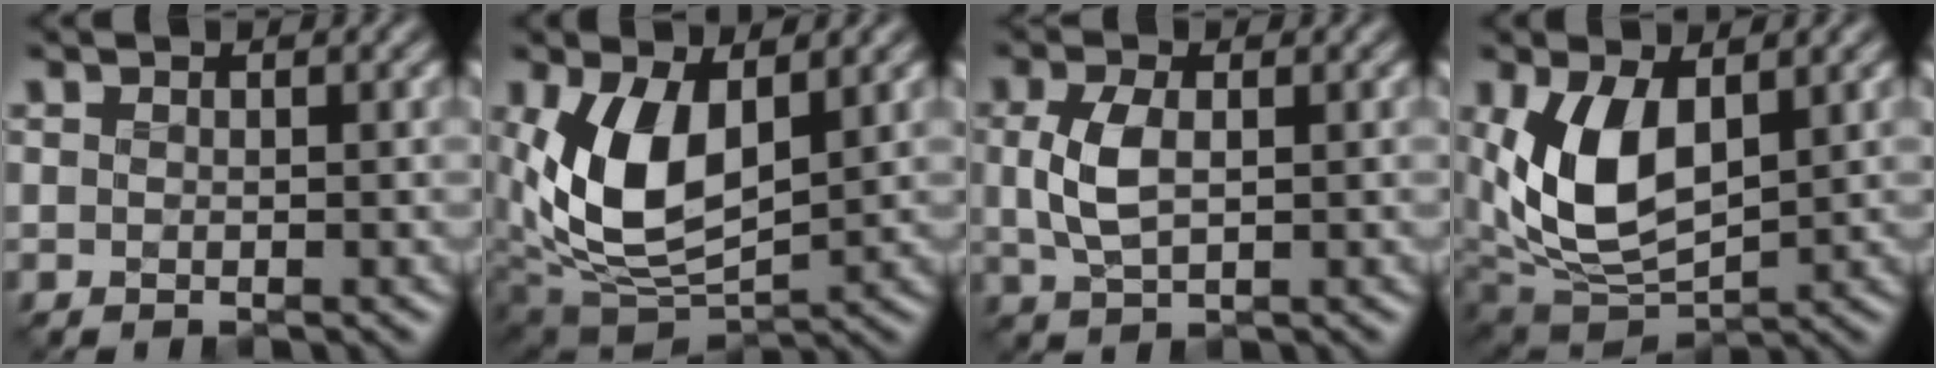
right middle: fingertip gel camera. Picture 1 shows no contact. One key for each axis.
{"total": 8.6, "fx": 1.1, "fy": 4.8, "fz": 7.1, "tx": -0.146, "ty": -0.012, "tz": 0.016}
{"total": 3.4, "fx": -0.2, "fy": 1.7, "fz": 2.9, "tx": -0.071, "ty": 0.000, "tz": -0.004}
{"total": 7.8, "fx": 1.0, "fy": 4.2, "fz": 6.4, "tx": -0.139, "ty": -0.011, "tz": 0.017}